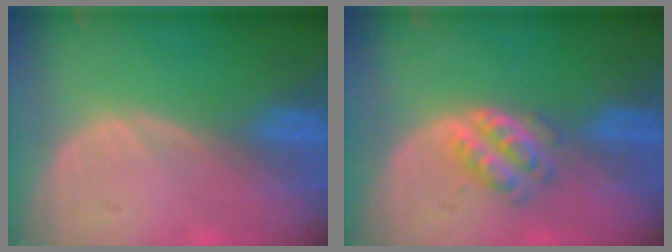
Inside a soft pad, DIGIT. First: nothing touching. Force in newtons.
{"total": 4.1, "press": 4.0, "slide": 0.9}